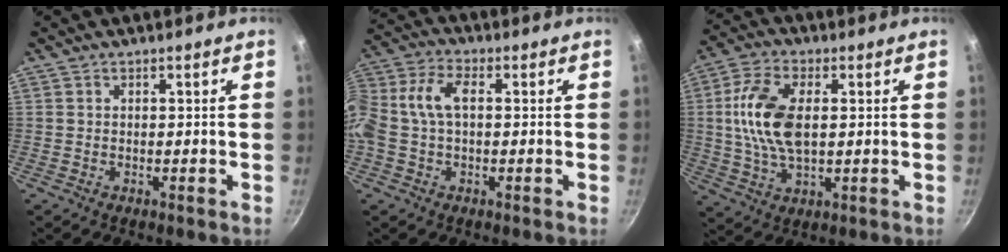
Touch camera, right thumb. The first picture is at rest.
{"total": 10.8, "force": [0.3, 6.4, 8.6], "torque": [-0.180, 0.027, -0.013]}
{"total": 12.7, "force": [1.4, 6.9, 10.6], "torque": [-0.203, 0.010, 0.021]}